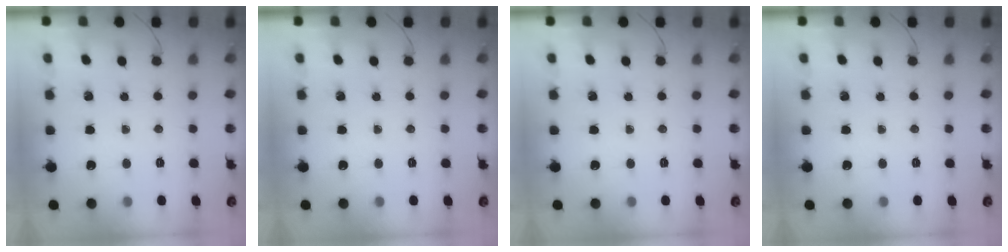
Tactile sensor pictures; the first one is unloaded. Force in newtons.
{"total": 0.0}
{"total": 0.0}
{"total": 0.0}